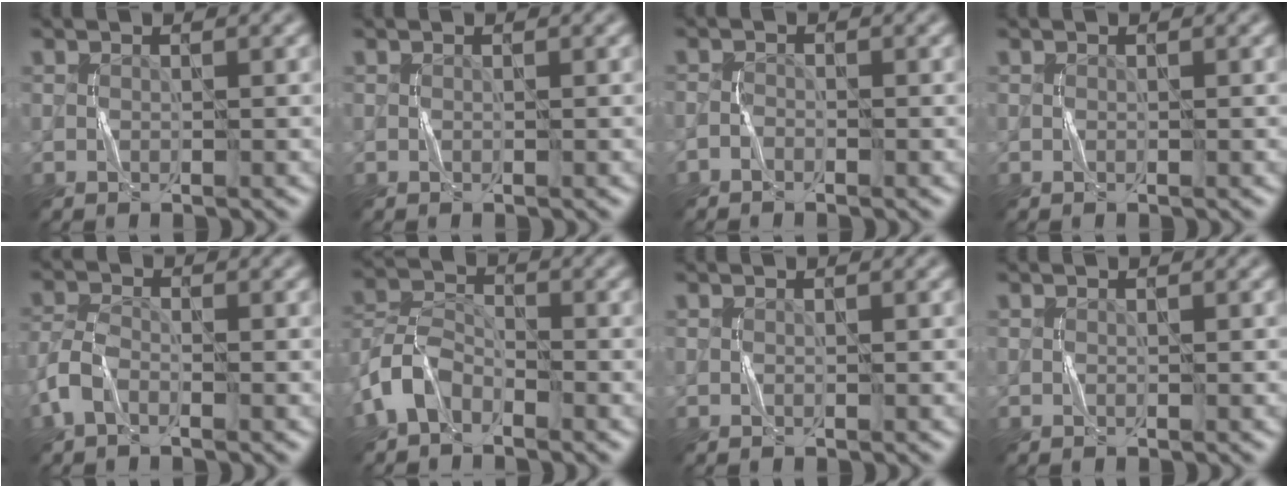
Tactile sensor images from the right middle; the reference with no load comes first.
{"total": 0.0}
{"total": 0.7, "force": [-0.6, 0.3, 0.2], "torque": [-0.003, 0.002, -0.016]}
{"total": 0.0}
{"total": 2.6, "force": [-1.5, 1.4, 1.6], "torque": [-0.038, 0.004, -0.041]}
{"total": 4.3, "force": [-2.7, 2.6, 2.2], "torque": [-0.052, 0.005, -0.067]}
{"total": 0.0}
{"total": 0.0}